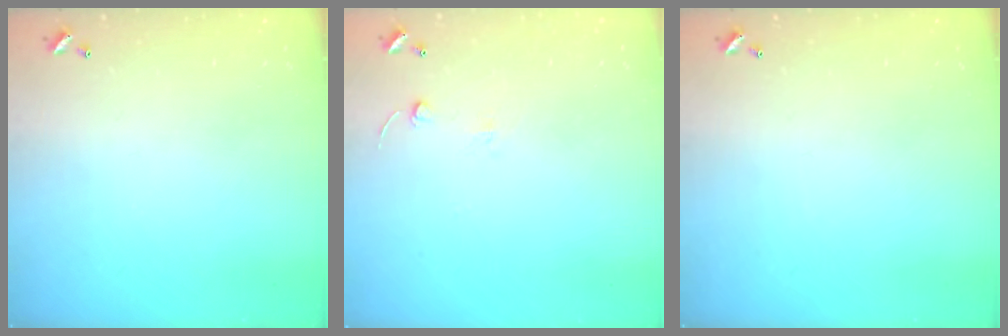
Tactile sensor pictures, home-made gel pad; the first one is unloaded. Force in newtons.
{"total": 2.5, "press": 2.4, "slide": 0.8}
{"total": 0.0}